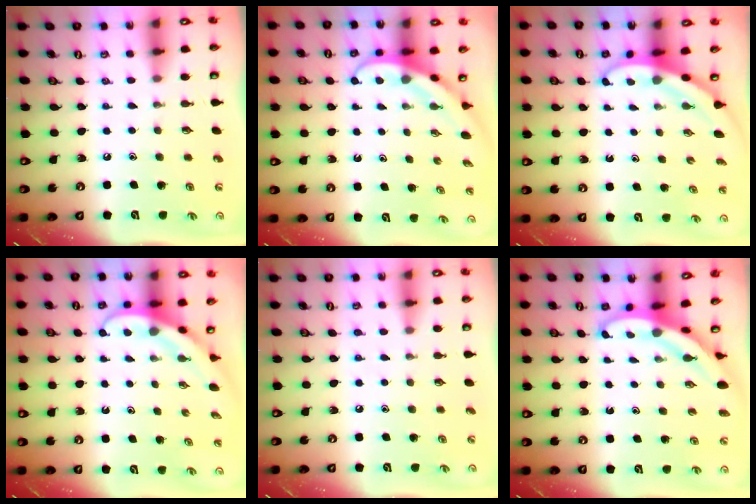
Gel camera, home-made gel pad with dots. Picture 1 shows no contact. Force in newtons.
{"total": 3.8, "press": 3.8, "slide": 0.3}
{"total": 3.3, "press": 3.3, "slide": 0.2}
{"total": 3.9, "press": 3.9, "slide": 0.3}
{"total": 3.9, "press": 3.9, "slide": 0.4}
{"total": 3.5, "press": 3.5, "slide": 0.1}